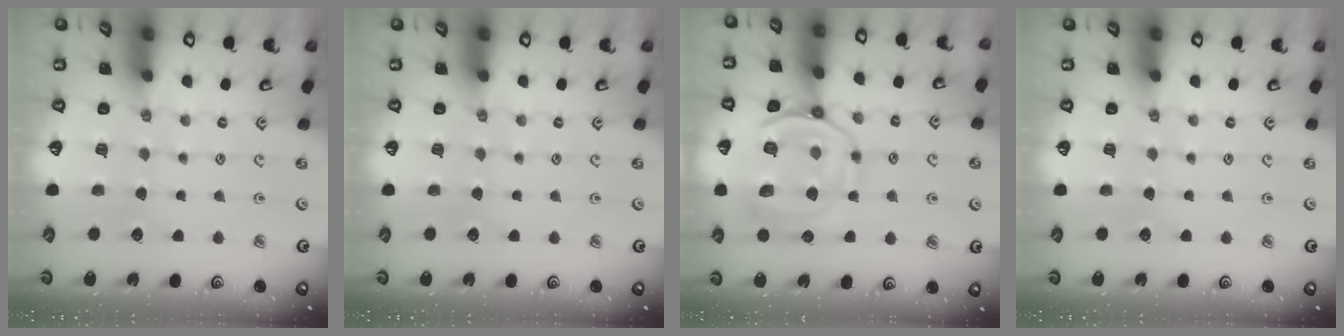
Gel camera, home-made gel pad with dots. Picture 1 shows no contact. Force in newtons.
{"total": 0.0}
{"total": 13.9, "press": 13.8, "slide": 1.5}
{"total": 0.0}